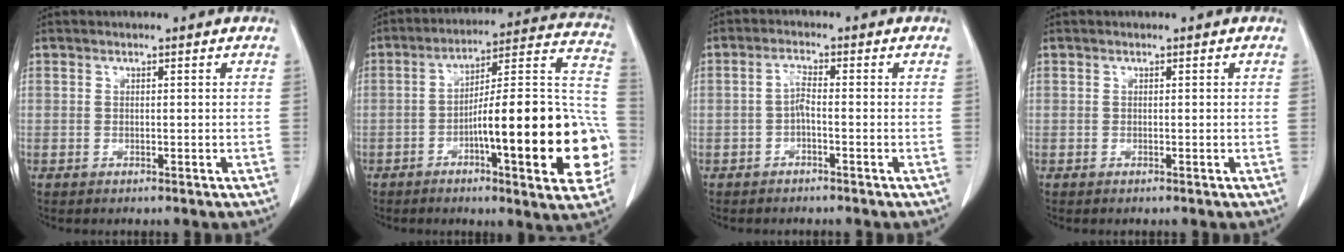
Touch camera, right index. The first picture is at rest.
{"total": 23.4, "force": [-6.0, 3.6, 22.3], "torque": [-0.241, 0.027, -0.074]}
{"total": 2.2, "force": [-0.7, 0.5, 2.0], "torque": [-0.038, 0.005, -0.013]}
{"total": 0.0}